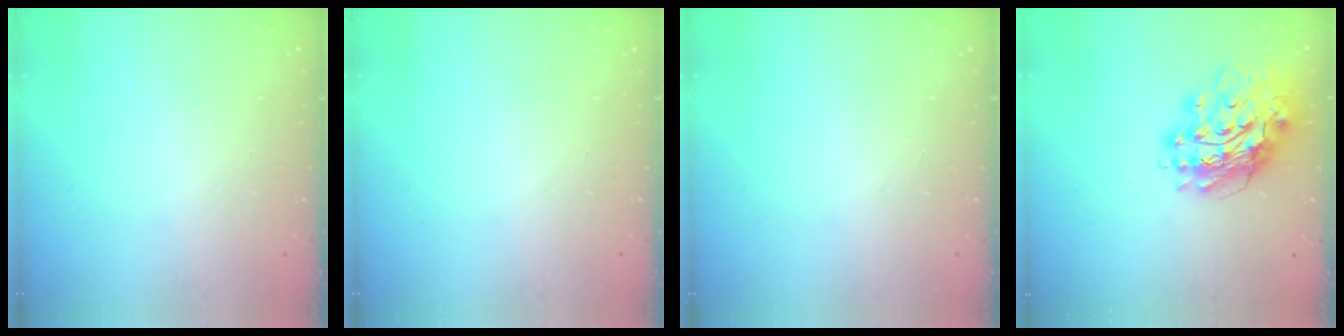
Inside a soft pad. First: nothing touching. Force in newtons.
{"total": 0.0}
{"total": 0.0}
{"total": 16.2, "press": 16.1, "slide": 2.1}